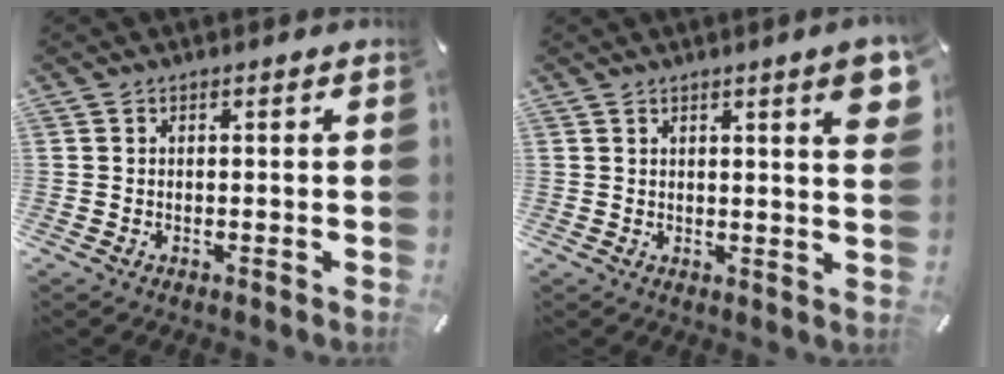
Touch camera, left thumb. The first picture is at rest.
{"total": 6.5, "force": [3.1, 0.6, 5.6], "torque": [-0.086, -0.014, 0.048]}